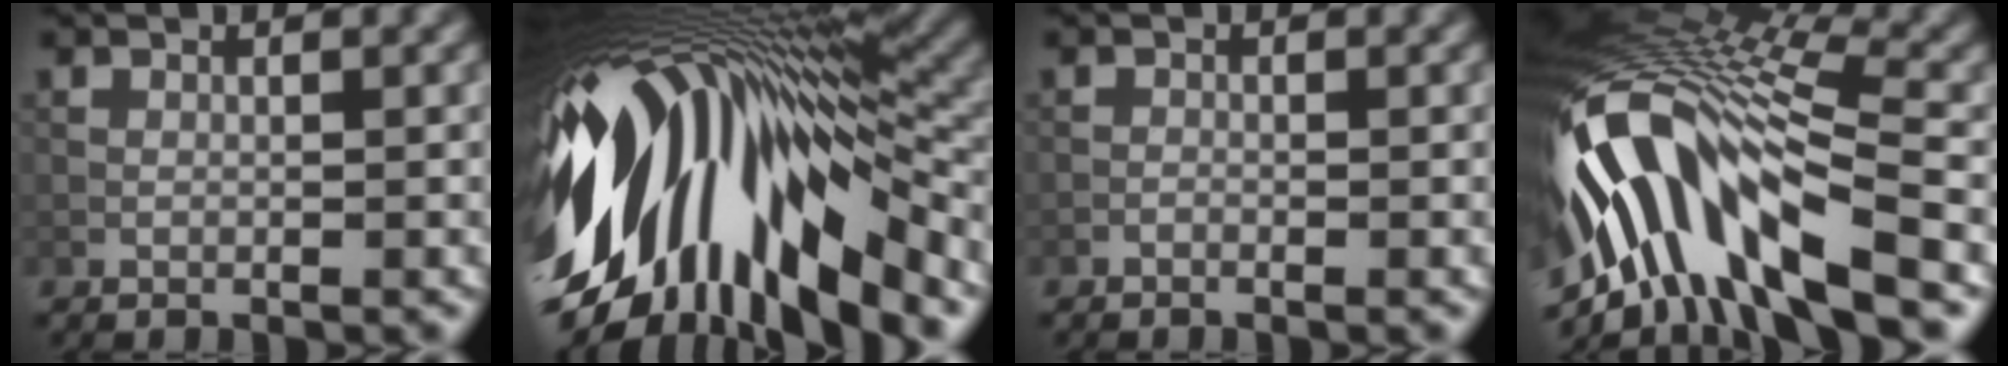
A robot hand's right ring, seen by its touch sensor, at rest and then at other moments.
{"total": 15.9, "force": [-3.8, 8.1, 13.2], "torque": [-0.249, 0.001, -0.068]}
{"total": 0.0}
{"total": 12.8, "force": [-4.4, 4.6, 11.1], "torque": [-0.207, 0.018, -0.070]}